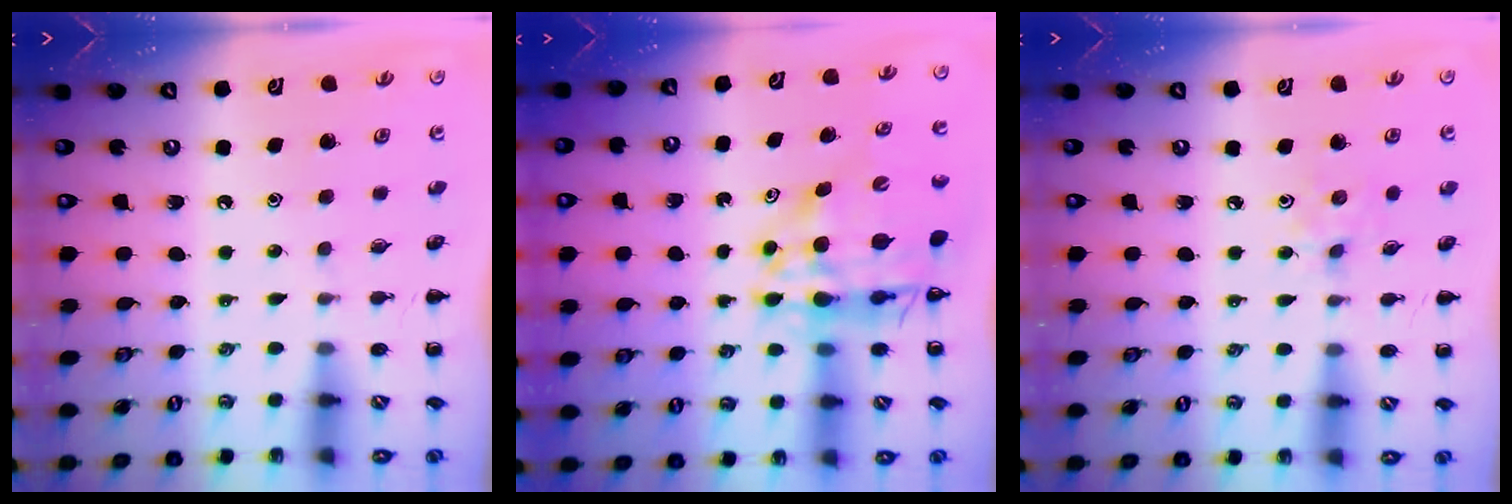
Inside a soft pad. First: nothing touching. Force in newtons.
{"total": 14.7, "press": 14.1, "slide": 4.1}
{"total": 4.0, "press": 3.8, "slide": 1.3}